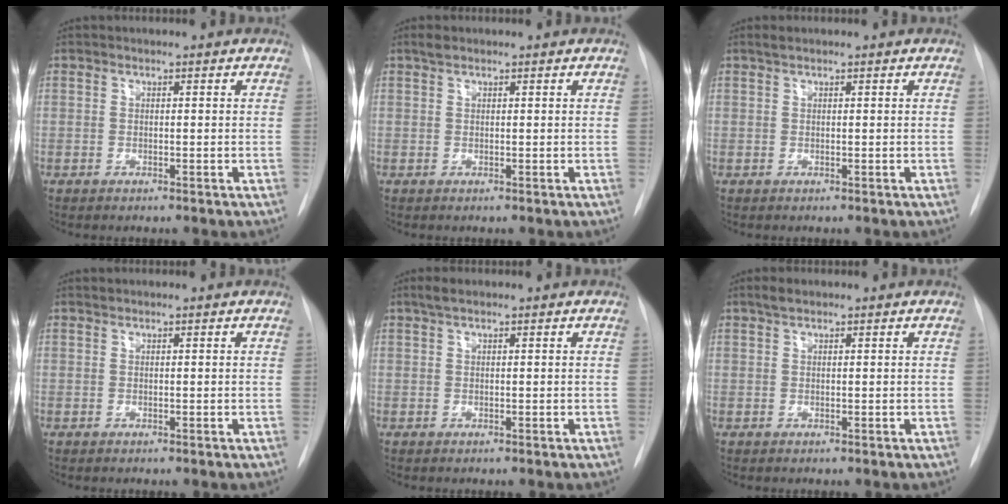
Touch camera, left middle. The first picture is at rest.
{"total": 1.0, "force": [0.8, 0.3, 0.5], "torque": [-0.011, 0.008, 0.016]}
{"total": 0.7, "force": [0.6, 0.1, 0.4], "torque": [-0.012, 0.007, 0.014]}
{"total": 0.0}
{"total": 1.6, "force": [1.1, 0.3, 1.1], "torque": [-0.027, 0.011, 0.022]}
{"total": 1.4, "force": [1.1, 0.5, 0.8], "torque": [-0.019, 0.008, 0.021]}